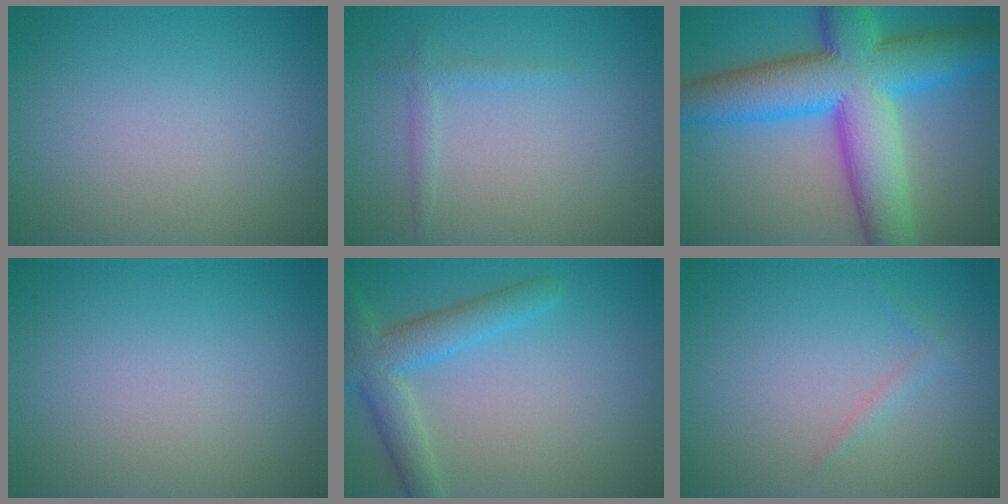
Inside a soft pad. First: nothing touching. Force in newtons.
{"total": 1.1, "press": 1.1, "slide": 0.1}
{"total": 13.9, "press": 13.9, "slide": 0.2}
{"total": 0.0}
{"total": 4.4, "press": 4.4, "slide": 0.2}
{"total": 0.9, "press": 0.9, "slide": 0.0}